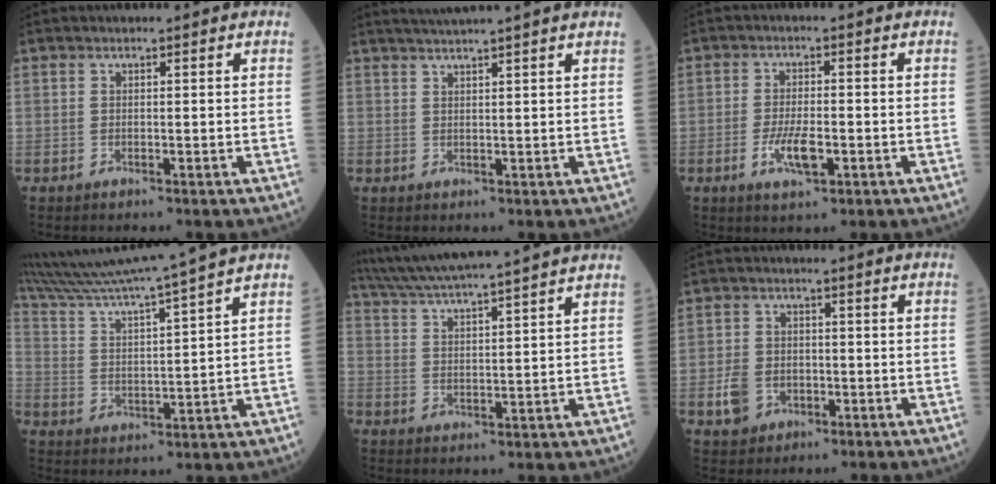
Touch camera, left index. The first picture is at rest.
{"total": 5.7, "force": [4.9, -1.4, 2.6], "torque": [-0.037, 0.019, 0.070]}
{"total": 4.7, "force": [-1.7, 1.2, 4.3], "torque": [-0.084, -0.004, -0.027]}
{"total": 15.8, "force": [13.9, -2.8, 6.9], "torque": [-0.126, -0.015, 0.220]}
{"total": 16.5, "force": [14.7, -1.3, 7.4], "torque": [-0.139, 0.010, 0.218]}
{"total": 4.9, "force": [-1.9, 4.0, 2.2], "torque": [-0.052, 0.006, -0.025]}